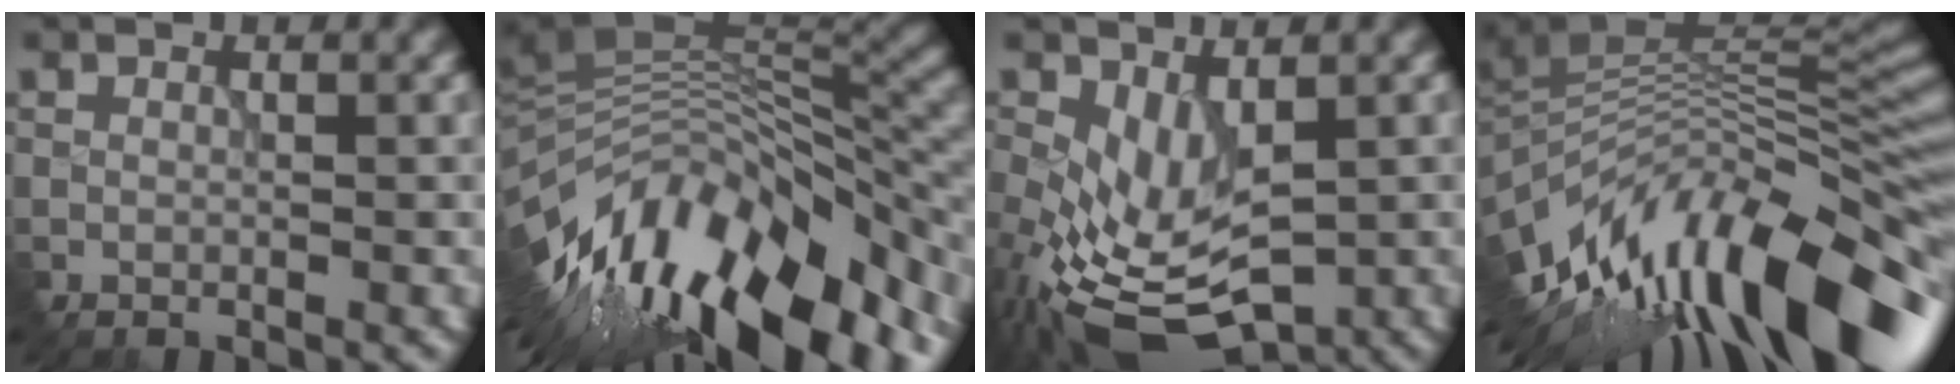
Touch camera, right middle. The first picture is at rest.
{"total": 15.2, "force": [-6.7, 6.6, 11.9], "torque": [-0.203, 0.008, -0.111]}
{"total": 7.0, "force": [-1.6, 3.8, 5.6], "torque": [-0.141, -0.012, -0.026]}
{"total": 14.6, "force": [-5.5, 5.3, 12.4], "torque": [-0.209, 0.020, -0.088]}